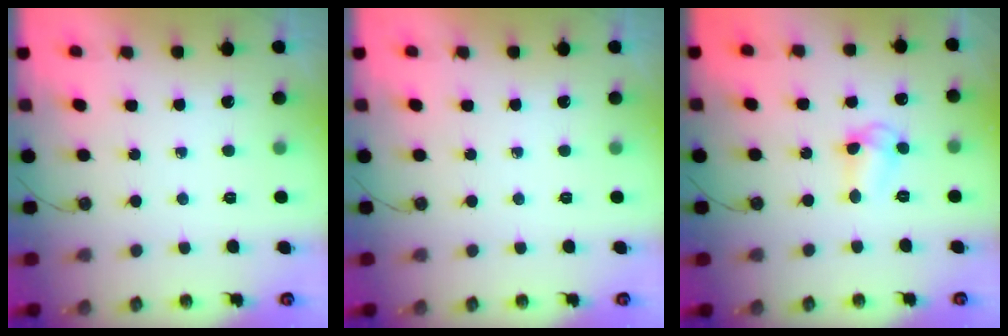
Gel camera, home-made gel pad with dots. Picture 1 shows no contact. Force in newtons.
{"total": 0.0}
{"total": 6.3, "press": 6.2, "slide": 0.6}